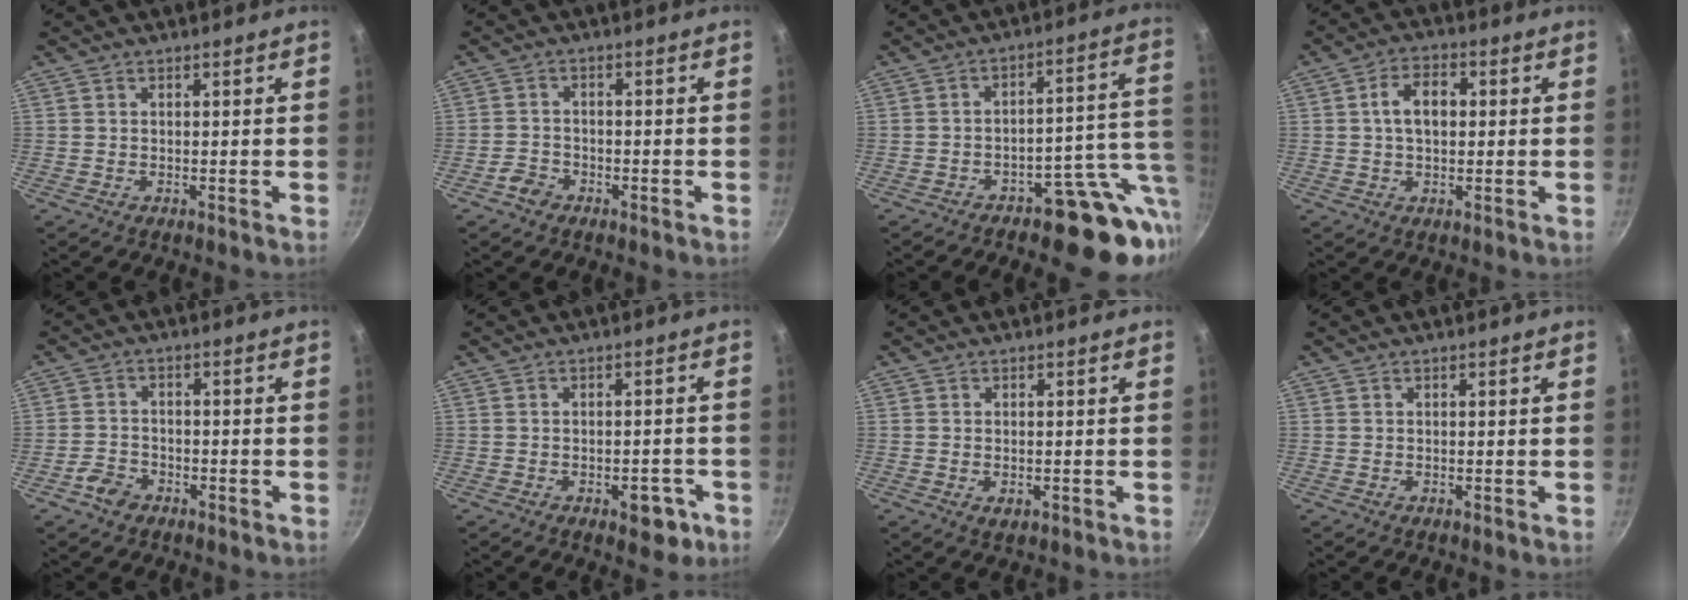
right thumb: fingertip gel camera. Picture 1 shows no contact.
{"total": 3.1, "force": [-2.1, 2.0, 1.0], "torque": [-0.014, 0.025, -0.036]}
{"total": 14.4, "force": [-5.3, 7.4, 11.2], "torque": [-0.078, 0.041, -0.068]}
{"total": 6.8, "force": [0.7, 4.4, 5.2], "torque": [-0.072, 0.018, 0.007]}
{"total": 4.2, "force": [-2.6, 2.8, 1.7], "torque": [-0.027, 0.026, -0.045]}
{"total": 5.4, "force": [-2.6, 2.8, 3.8], "torque": [-0.027, 0.019, -0.024]}
{"total": 1.8, "force": [-0.5, 1.1, 1.4], "torque": [-0.021, -0.004, -0.007]}
{"total": 0.0}